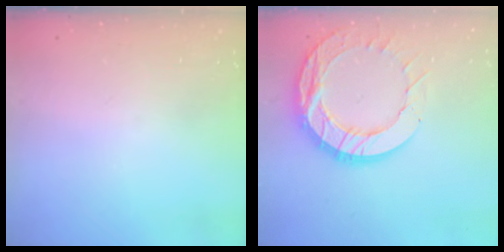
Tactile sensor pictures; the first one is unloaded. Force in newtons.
{"total": 16.0, "press": 15.9, "slide": 1.3}